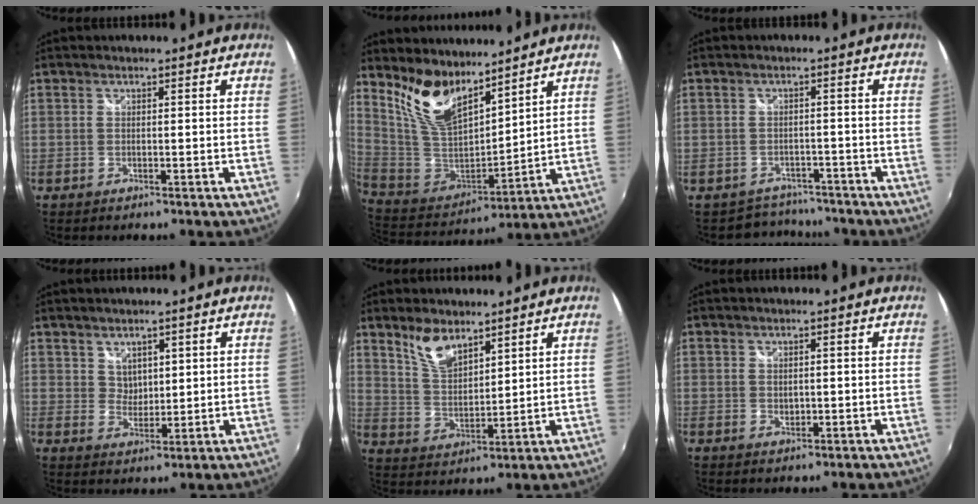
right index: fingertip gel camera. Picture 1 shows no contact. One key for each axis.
{"total": 14.4, "fx": 10.4, "fy": 6.0, "fz": 8.0, "tx": -0.163, "ty": -0.009, "tz": 0.217}
{"total": 5.6, "fx": -4.5, "fy": 3.3, "fz": -0.5, "tx": 0.000, "ty": 0.024, "tz": -0.069}
{"total": 3.3, "fx": 2.0, "fy": 2.5, "fz": 0.9, "tx": -0.007, "ty": 0.001, "tz": 0.039}
{"total": 7.5, "fx": 5.5, "fy": 3.1, "fz": 4.1, "tx": -0.074, "ty": 0.004, "tz": 0.111}
{"total": 1.1, "fx": 0.1, "fy": 0.9, "fz": 0.7, "tx": -0.009, "ty": 0.002, "tz": 0.004}